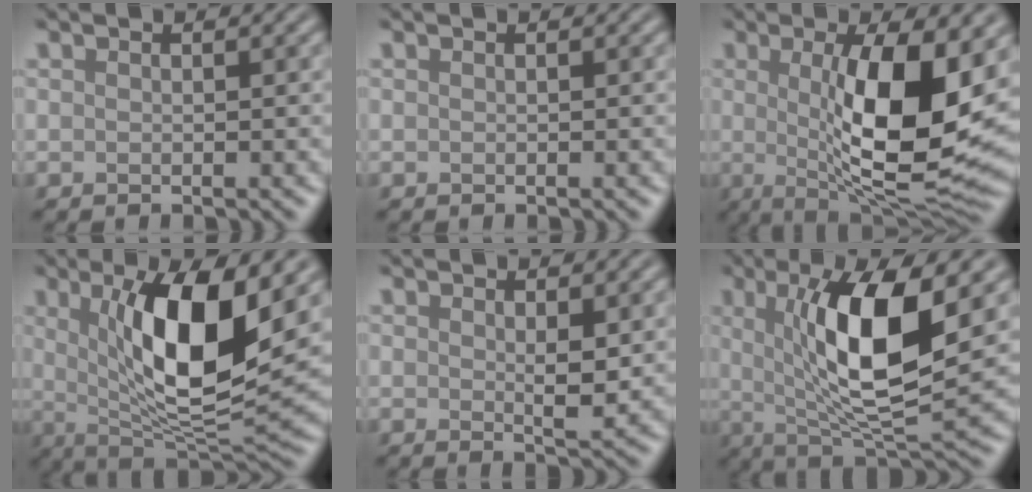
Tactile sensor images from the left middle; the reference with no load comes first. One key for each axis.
{"total": 0.0}
{"total": 12.3, "fx": 0.7, "fy": 3.5, "fz": 11.7, "tx": -0.176, "ty": -0.014, "tz": 0.016}
{"total": 11.0, "fx": 2.4, "fy": 3.3, "fz": 10.2, "tx": -0.156, "ty": -0.013, "tz": 0.045}
{"total": 1.9, "fx": 0.5, "fy": 0.5, "fz": 1.8, "tx": -0.031, "ty": -0.007, "tz": 0.010}
{"total": 10.1, "fx": 2.0, "fy": 2.9, "fz": 9.5, "tx": -0.152, "ty": -0.013, "tz": 0.040}